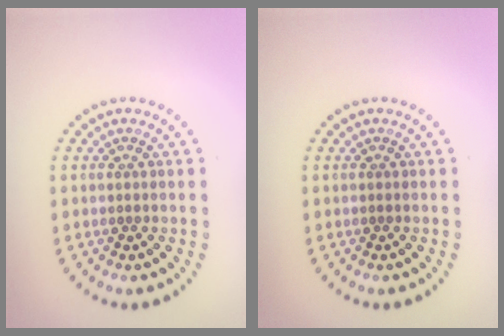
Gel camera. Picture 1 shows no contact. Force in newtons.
{"total": 0.0}